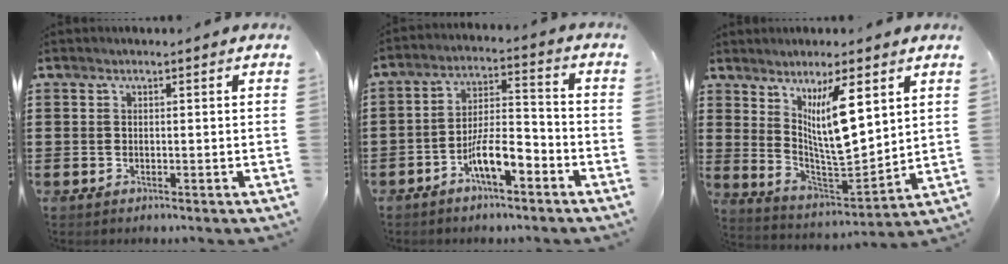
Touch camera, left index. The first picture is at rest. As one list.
[{"total": 7.5, "force": [-4.6, 2.3, 5.5], "torque": [-0.116, 0.008, -0.089]}, {"total": 10.1, "force": [3.9, 3.2, 8.8], "torque": [-0.156, -0.022, 0.063]}]